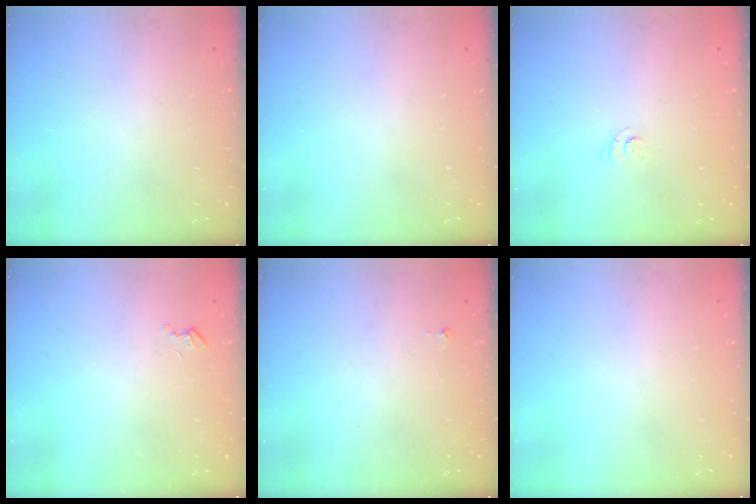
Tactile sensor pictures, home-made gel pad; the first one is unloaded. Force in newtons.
{"total": 0.0}
{"total": 2.2, "press": 2.2, "slide": 0.3}
{"total": 2.7, "press": 2.7, "slide": 0.3}
{"total": 2.9, "press": 2.9, "slide": 0.4}
{"total": 0.0}